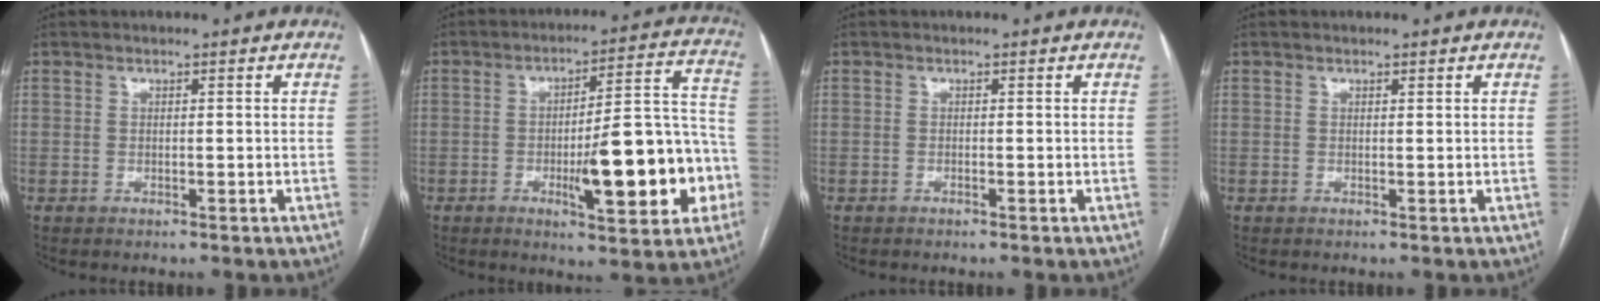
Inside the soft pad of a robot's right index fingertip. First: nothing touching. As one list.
[{"total": 16.9, "force": [-4.6, 3.9, 15.7], "torque": [-0.206, 0.025, -0.059]}, {"total": 0.0}, {"total": 0.0}]